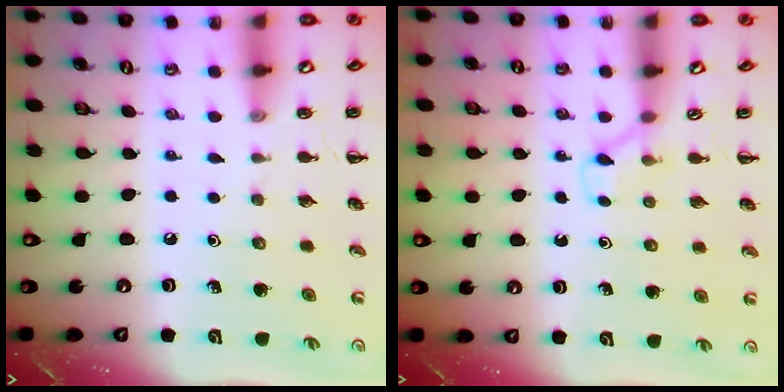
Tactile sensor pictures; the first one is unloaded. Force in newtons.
{"total": 2.8, "press": 2.6, "slide": 1.0}